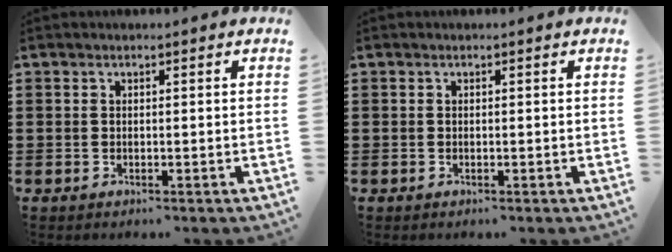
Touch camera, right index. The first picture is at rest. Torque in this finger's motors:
{"motor_torque": [0.00, 0.00, 0.00, -0.01]}